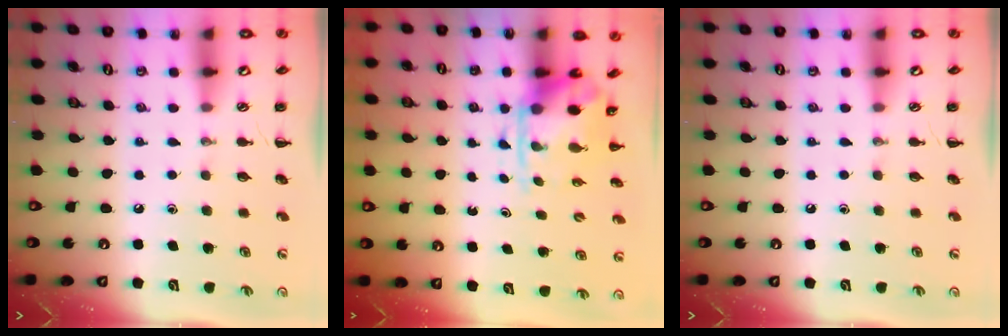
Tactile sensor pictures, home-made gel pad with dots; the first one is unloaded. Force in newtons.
{"total": 3.7, "press": 3.6, "slide": 0.9}
{"total": 0.0}